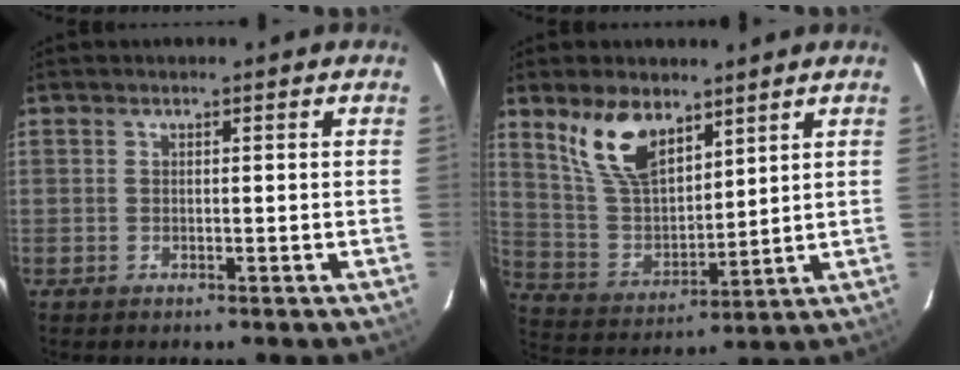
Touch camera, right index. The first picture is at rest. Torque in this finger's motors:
{"motor_torque": [0.91, 0.86, 0.63, 0.09]}